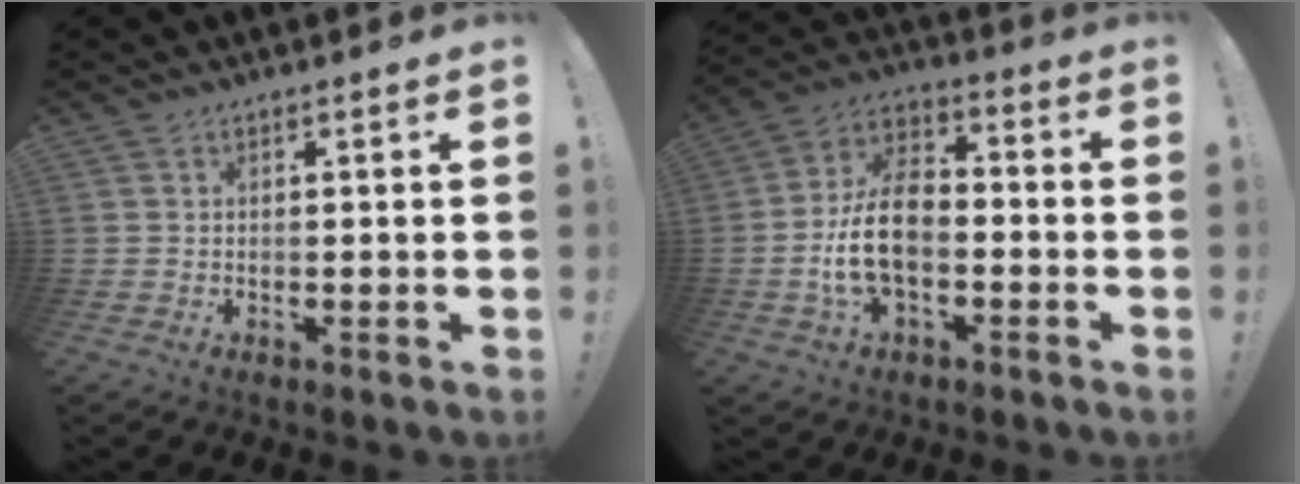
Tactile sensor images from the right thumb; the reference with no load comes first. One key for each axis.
{"total": 15.1, "fx": -3.2, "fy": 9.4, "fz": 11.4, "tx": -0.215, "ty": 0.019, "tz": -0.057}